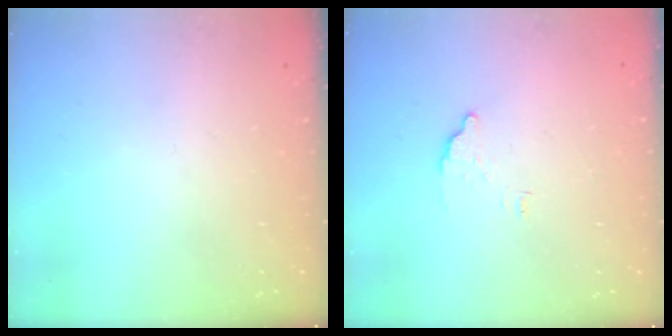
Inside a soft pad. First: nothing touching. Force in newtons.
{"total": 3.9, "press": 3.8, "slide": 0.3}